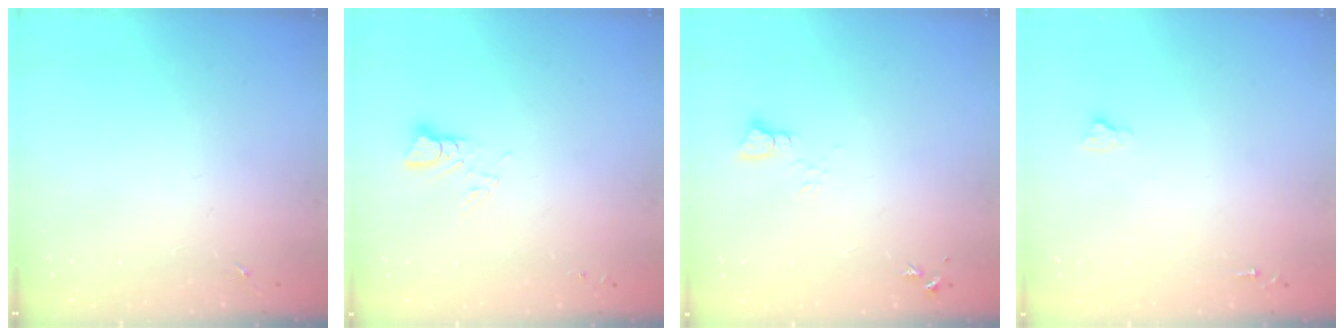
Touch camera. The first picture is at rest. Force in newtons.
{"total": 2.9, "press": 2.9, "slide": 0.2}
{"total": 3.5, "press": 3.5, "slide": 0.4}
{"total": 2.6, "press": 2.5, "slide": 0.3}